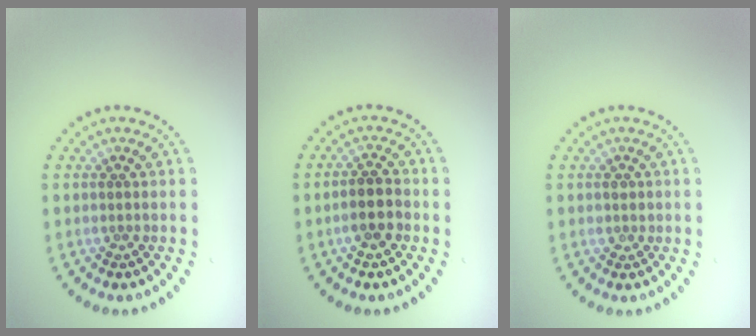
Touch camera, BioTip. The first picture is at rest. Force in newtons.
{"total": 2.5, "press": 2.4, "slide": 0.8}
{"total": 0.9, "press": 0.8, "slide": 0.5}